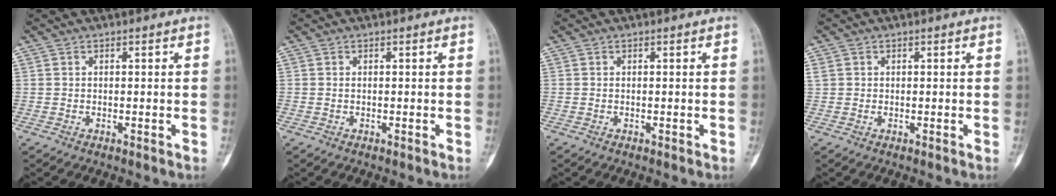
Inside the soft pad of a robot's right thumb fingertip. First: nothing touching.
{"total": 0.0}
{"total": 0.0}
{"total": 1.1, "force": [0.2, 1.0, 0.4], "torque": [-0.007, 0.002, 0.006]}